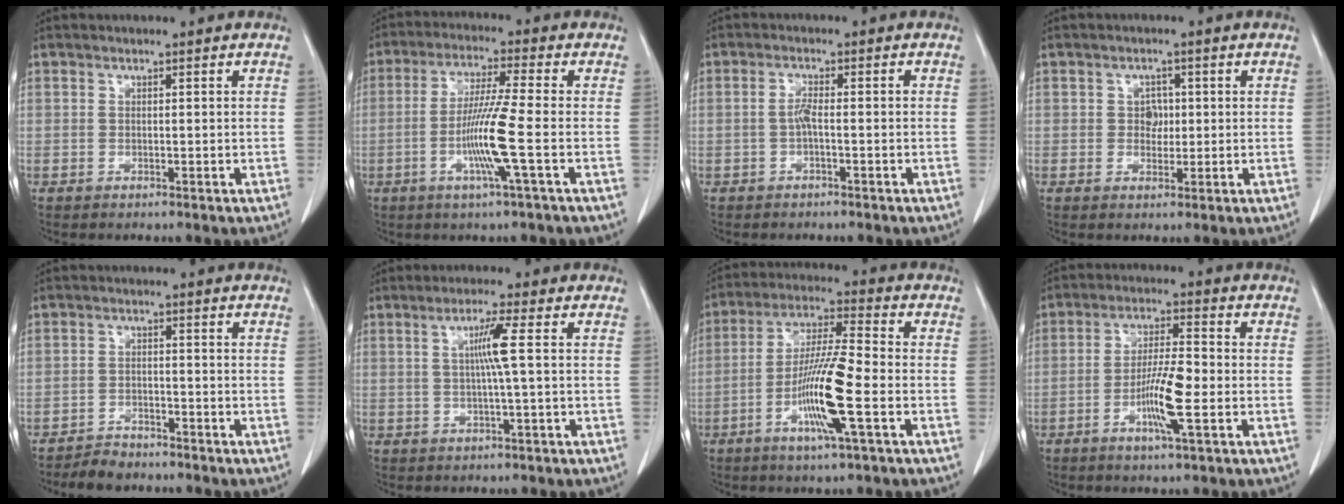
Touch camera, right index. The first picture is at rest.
{"total": 9.1, "force": [-2.4, -1.2, 8.7], "torque": [-0.171, -0.012, -0.049]}
{"total": 2.1, "force": [-0.6, 0.2, 2.0], "torque": [-0.037, 0.005, -0.013]}
{"total": 2.4, "force": [0.3, 1.9, 1.4], "torque": [-0.017, 0.003, 0.005]}
{"total": 3.7, "force": [-3.4, 1.1, 0.6], "torque": [-0.016, -0.005, -0.061]}
{"total": 4.5, "force": [0.6, -1.0, 4.3], "torque": [-0.083, 0.001, 0.011]}
{"total": 11.9, "force": [-3.9, 0.1, 11.3], "torque": [-0.220, -0.007, -0.078]}
{"total": 7.9, "force": [-2.5, 0.5, 7.5], "torque": [-0.142, -0.004, -0.048]}